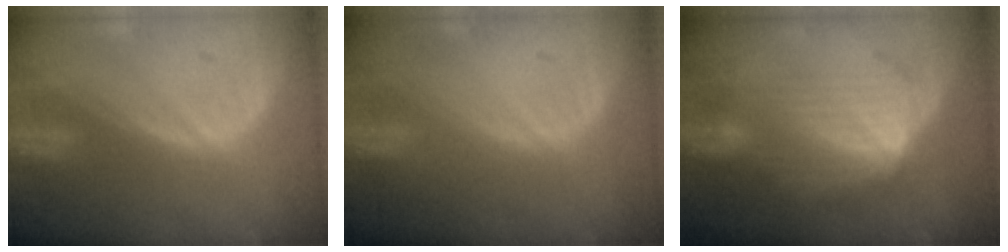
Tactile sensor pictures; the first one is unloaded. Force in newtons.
{"total": 0.0}
{"total": 7.3, "press": 6.6, "slide": 3.2}